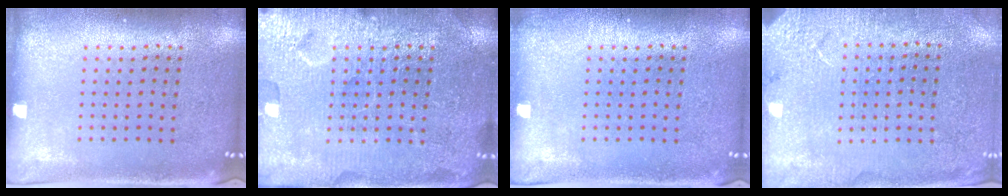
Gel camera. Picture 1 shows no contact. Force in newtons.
{"total": 4.4, "press": 4.4, "slide": 0.6}
{"total": 0.5, "press": 0.5, "slide": 0.1}
{"total": 2.7, "press": 2.7, "slide": 0.1}